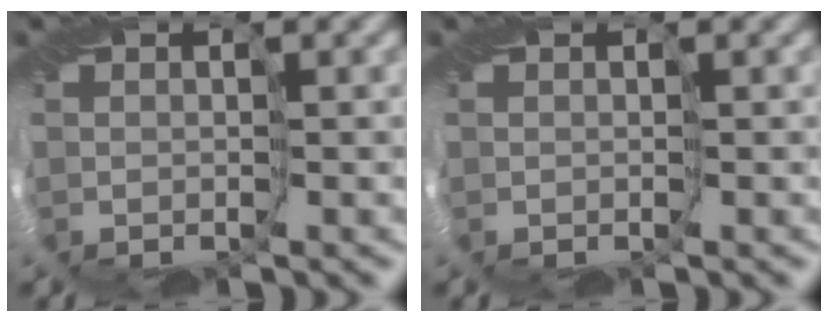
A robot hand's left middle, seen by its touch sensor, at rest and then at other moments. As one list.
[{"total": 0.0}]